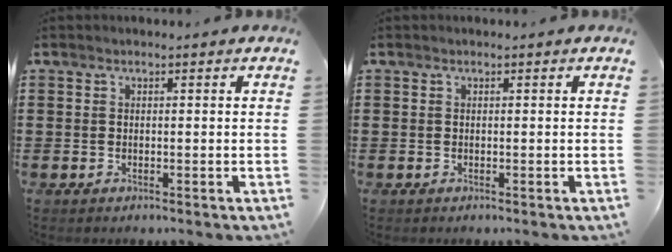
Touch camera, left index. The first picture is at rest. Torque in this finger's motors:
{"motor_torque": [0.00, 0.00, 0.03, 0.00]}